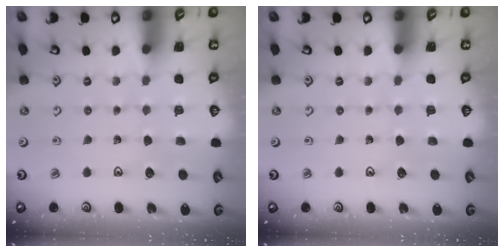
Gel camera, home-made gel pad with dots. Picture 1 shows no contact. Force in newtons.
{"total": 0.0}